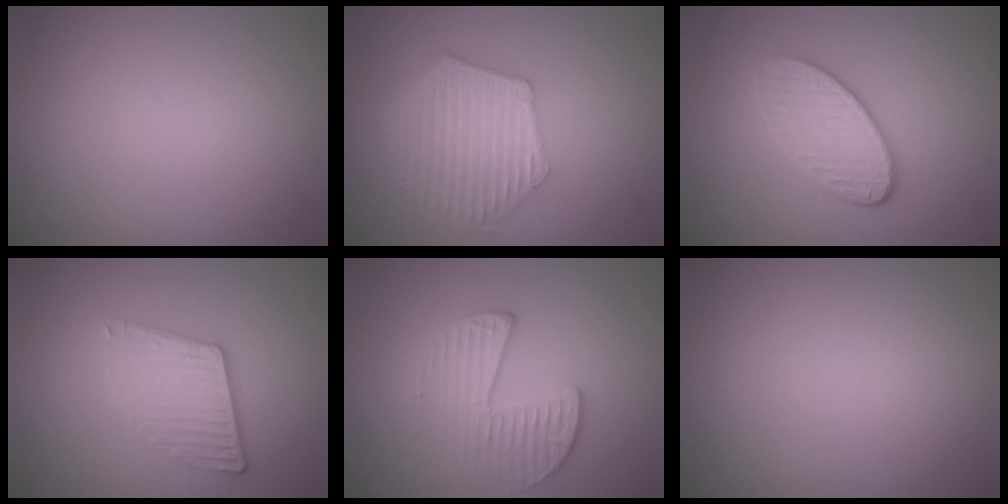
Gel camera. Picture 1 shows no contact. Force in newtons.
{"total": 5.8, "press": 4.4, "slide": 3.8}
{"total": 4.0, "press": 3.3, "slide": 2.3}
{"total": 4.2, "press": 2.7, "slide": 3.2}
{"total": 3.4, "press": 2.9, "slide": 1.8}
{"total": 0.0}